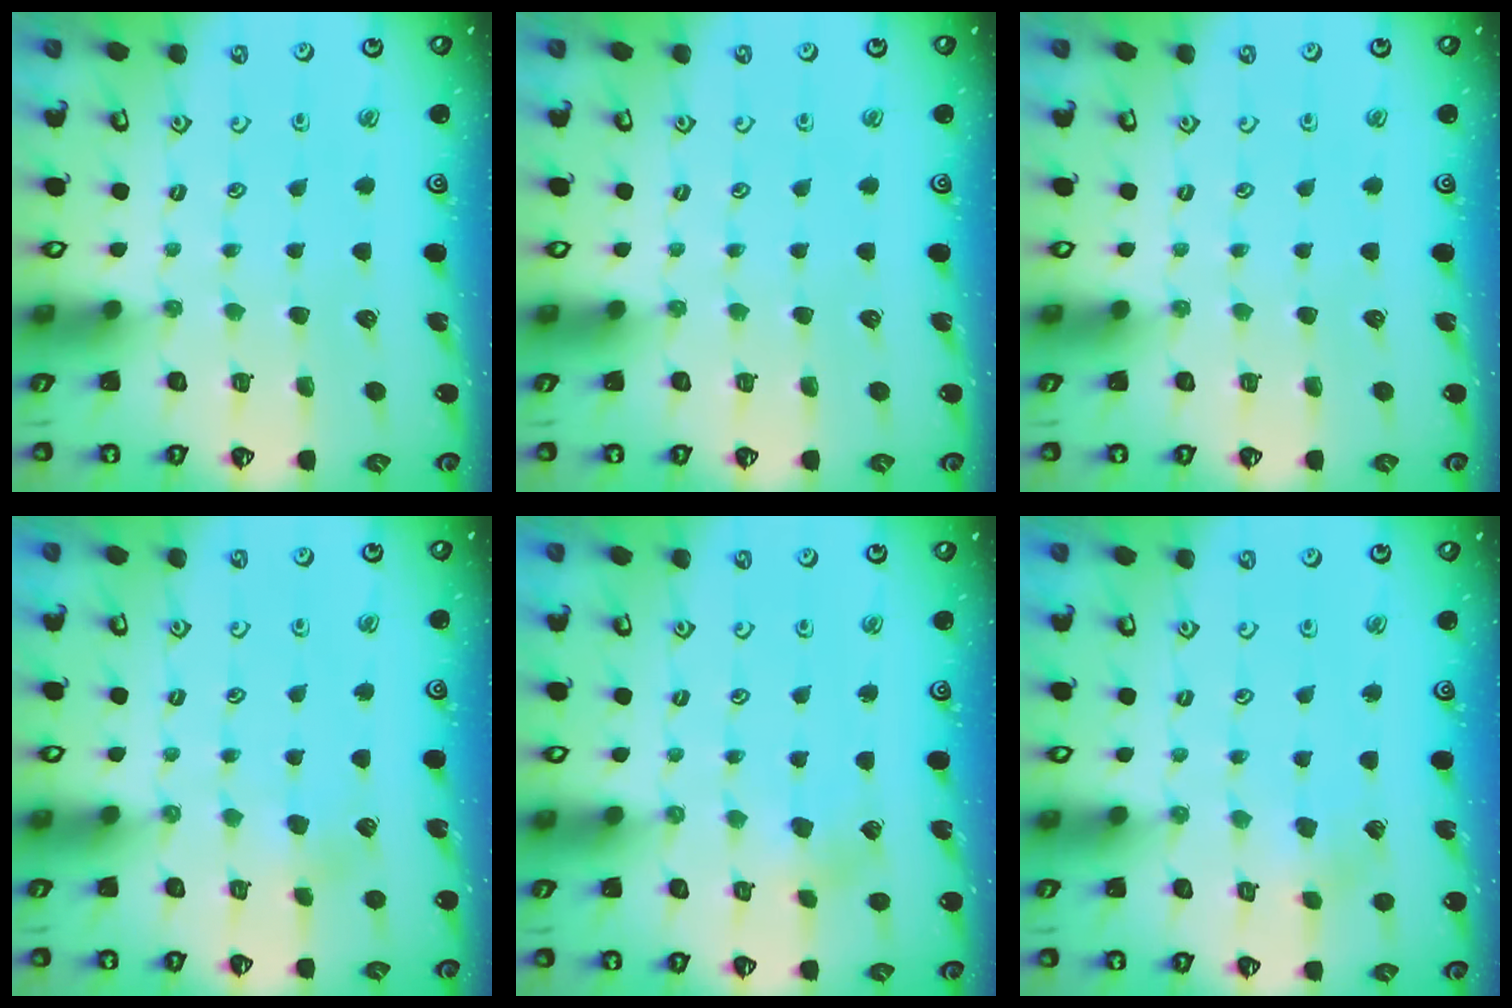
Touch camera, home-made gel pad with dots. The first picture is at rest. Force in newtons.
{"total": 0.0}
{"total": 0.0}
{"total": 3.0, "press": 3.0, "slide": 0.1}
{"total": 2.2, "press": 2.2, "slide": 0.3}
{"total": 2.2, "press": 2.2, "slide": 0.2}